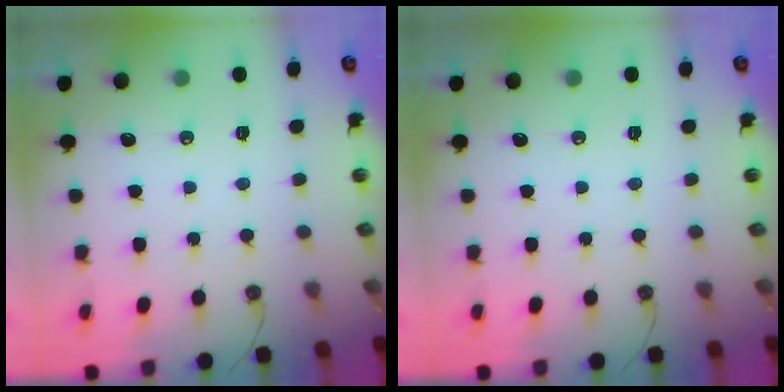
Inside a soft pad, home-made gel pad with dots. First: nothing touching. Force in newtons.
{"total": 0.0}